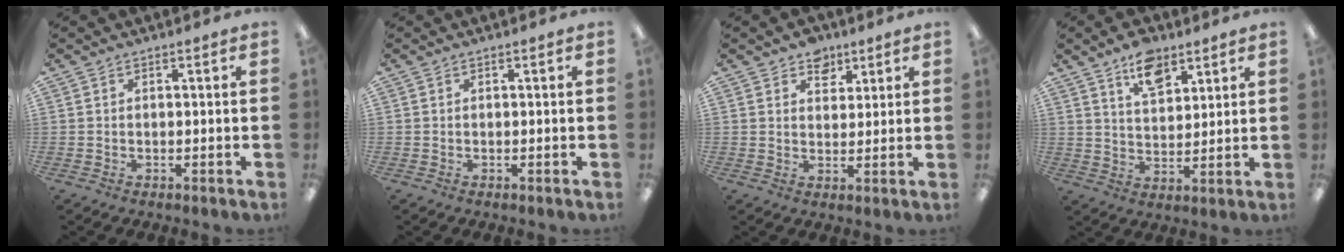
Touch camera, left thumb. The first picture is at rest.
{"total": 0.0}
{"total": 5.3, "force": [3.8, 3.5, 1.0], "torque": [-0.003, -0.017, 0.066]}
{"total": 8.8, "force": [6.2, 4.7, 4.2], "torque": [-0.061, -0.028, 0.109]}